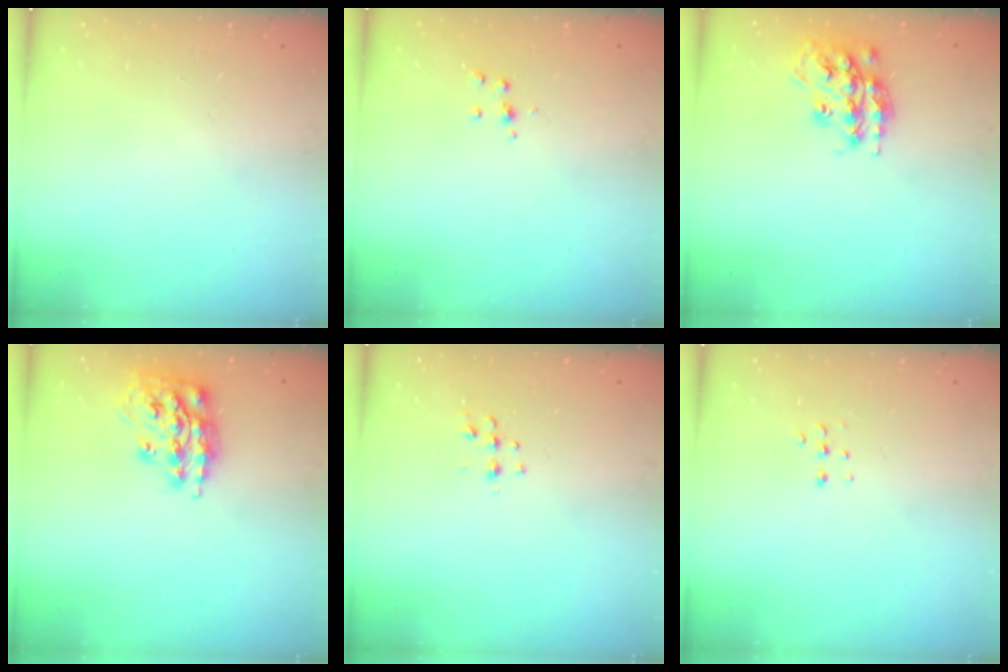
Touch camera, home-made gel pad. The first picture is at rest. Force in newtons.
{"total": 3.3, "press": 3.3, "slide": 0.4}
{"total": 16.3, "press": 16.3, "slide": 0.8}
{"total": 15.2, "press": 15.1, "slide": 0.8}
{"total": 4.9, "press": 4.8, "slide": 1.0}
{"total": 3.8, "press": 3.7, "slide": 0.9}